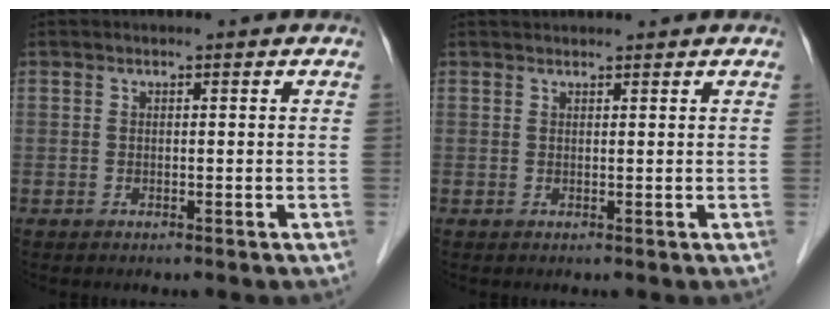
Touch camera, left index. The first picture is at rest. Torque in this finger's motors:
{"motor_torque": [-0.03, -0.09, 0.02, 0.00]}